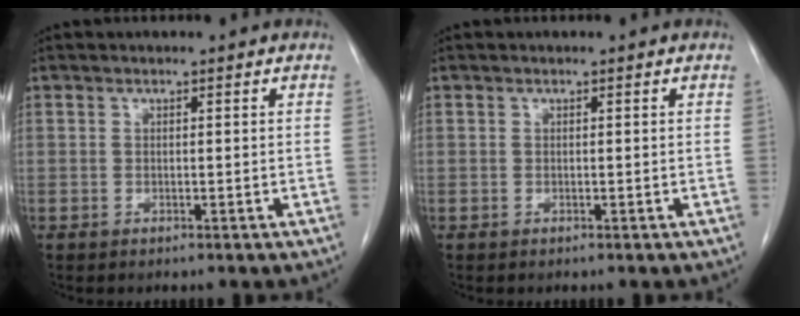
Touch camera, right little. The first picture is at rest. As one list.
[{"total": 0.0}]